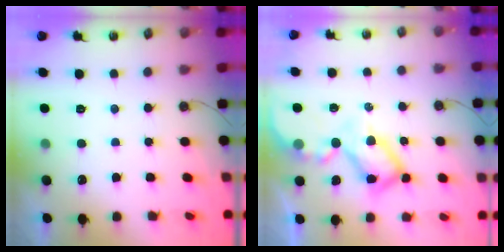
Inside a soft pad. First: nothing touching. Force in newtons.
{"total": 12.2, "press": 12.2, "slide": 1.1}